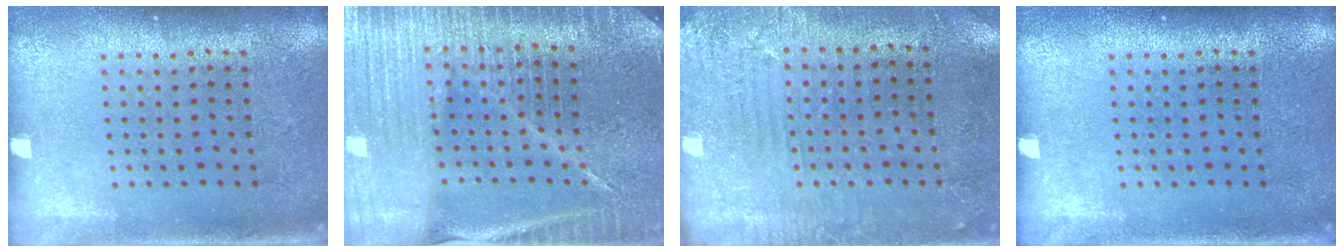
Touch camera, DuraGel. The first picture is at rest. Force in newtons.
{"total": 4.8, "press": 4.4, "slide": 1.9}
{"total": 2.9, "press": 2.4, "slide": 1.6}
{"total": 0.0}